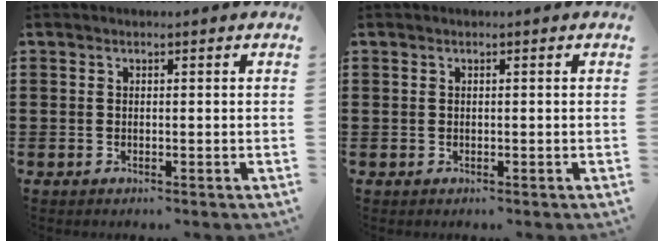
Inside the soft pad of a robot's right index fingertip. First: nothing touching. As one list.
[{"total": 0.0}]